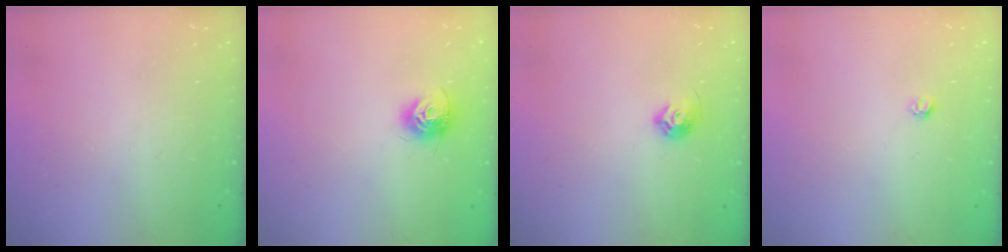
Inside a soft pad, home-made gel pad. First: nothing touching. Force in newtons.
{"total": 9.5, "press": 9.5, "slide": 0.4}
{"total": 7.0, "press": 7.0, "slide": 0.8}
{"total": 3.6, "press": 3.6, "slide": 0.3}